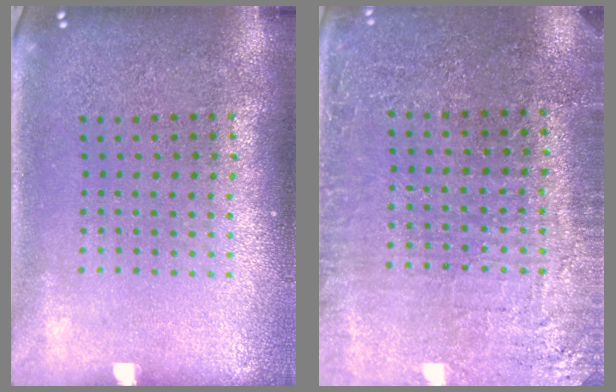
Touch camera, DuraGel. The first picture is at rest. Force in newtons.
{"total": 2.9, "press": 2.9, "slide": 0.4}